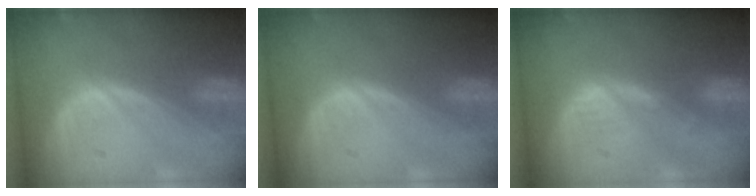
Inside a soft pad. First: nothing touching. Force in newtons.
{"total": 0.0}
{"total": 1.6, "press": 1.6, "slide": 0.2}